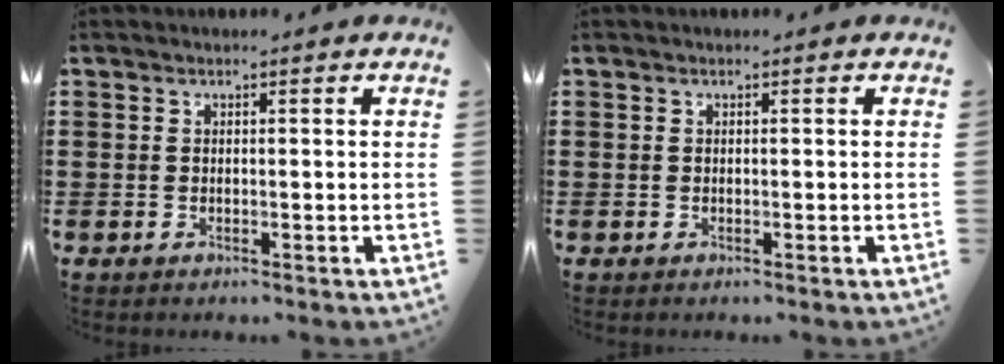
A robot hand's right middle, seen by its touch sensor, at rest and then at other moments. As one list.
[{"total": 0.0}]